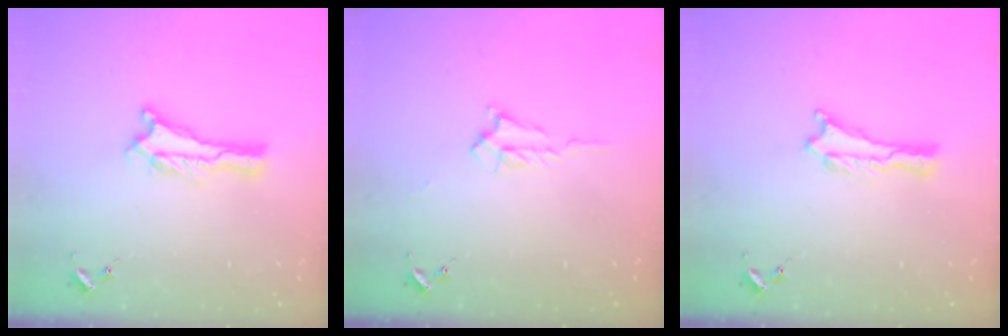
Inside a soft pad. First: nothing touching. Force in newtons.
{"total": 1.7, "press": 1.7, "slide": 0.3}
{"total": 0.0}